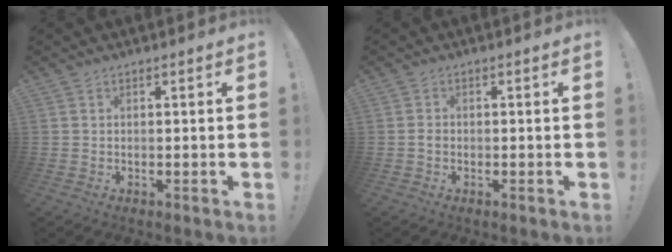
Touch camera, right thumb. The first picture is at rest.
{"total": 1.1, "force": [-0.5, 0.8, 0.5], "torque": [-0.013, 0.006, -0.008]}